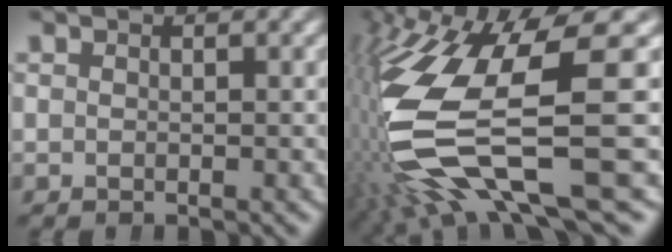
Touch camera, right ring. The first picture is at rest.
{"total": 13.2, "force": [-2.6, 6.1, 11.4], "torque": [-0.237, -0.042, -0.015]}